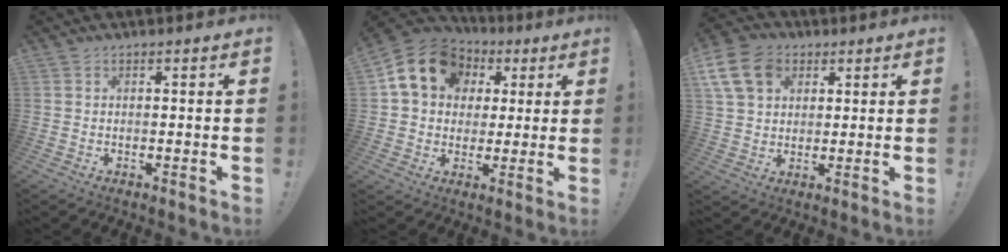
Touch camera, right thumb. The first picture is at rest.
{"total": 15.2, "force": [5.5, 12.1, 7.4], "torque": [-0.108, -0.014, 0.111]}
{"total": 13.6, "force": [5.4, 10.3, 7.0], "torque": [-0.121, -0.017, 0.111]}